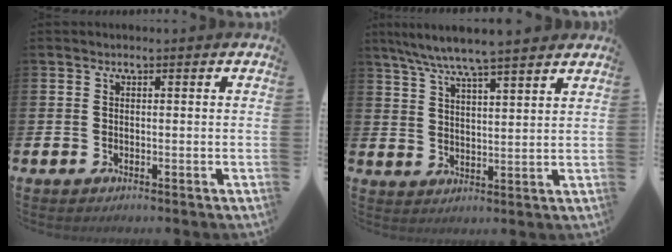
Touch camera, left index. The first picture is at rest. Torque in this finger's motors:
{"motor_torque": [0.95, -1.19, 1.05, 0.21]}